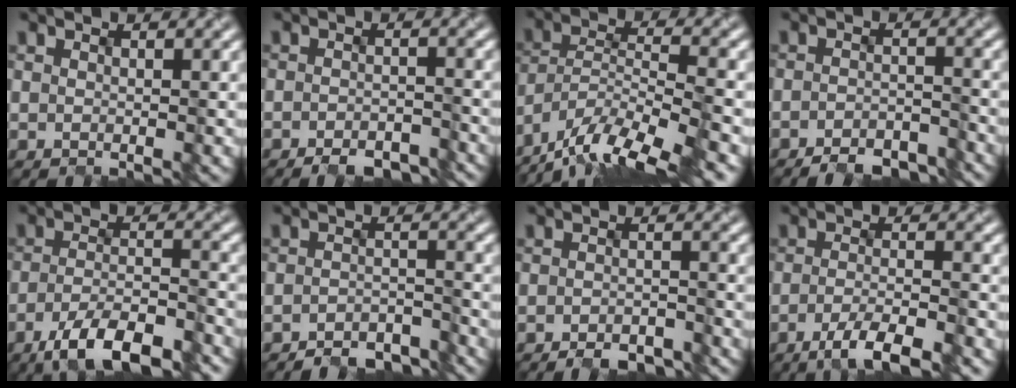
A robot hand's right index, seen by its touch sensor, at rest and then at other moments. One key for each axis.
{"total": 3.2, "fx": -2.9, "fy": 0.8, "fz": 1.1, "tx": -0.013, "ty": -0.002, "tz": -0.041}
{"total": 10.1, "fx": -8.4, "fy": 1.8, "fz": 5.3, "tx": -0.090, "ty": -0.006, "tz": -0.147}
{"total": 3.7, "fx": -3.5, "fy": 0.7, "fz": 1.0, "tx": -0.012, "ty": -0.002, "tz": -0.053}
{"total": 7.9, "fx": -5.4, "fy": 2.3, "fz": 5.3, "tx": -0.088, "ty": -0.007, "tz": -0.091}
{"total": 3.7, "fx": -3.6, "fy": 0.7, "fz": 0.3, "tx": -0.002, "ty": 0.000, "tz": -0.055}
{"total": 3.0, "fx": -2.8, "fy": 0.6, "fz": 0.9, "tx": -0.008, "ty": -0.001, "tz": -0.042}
{"total": 4.3, "fx": -2.8, "fy": 0.7, "fz": 3.2, "tx": -0.053, "ty": -0.005, "tz": -0.053}